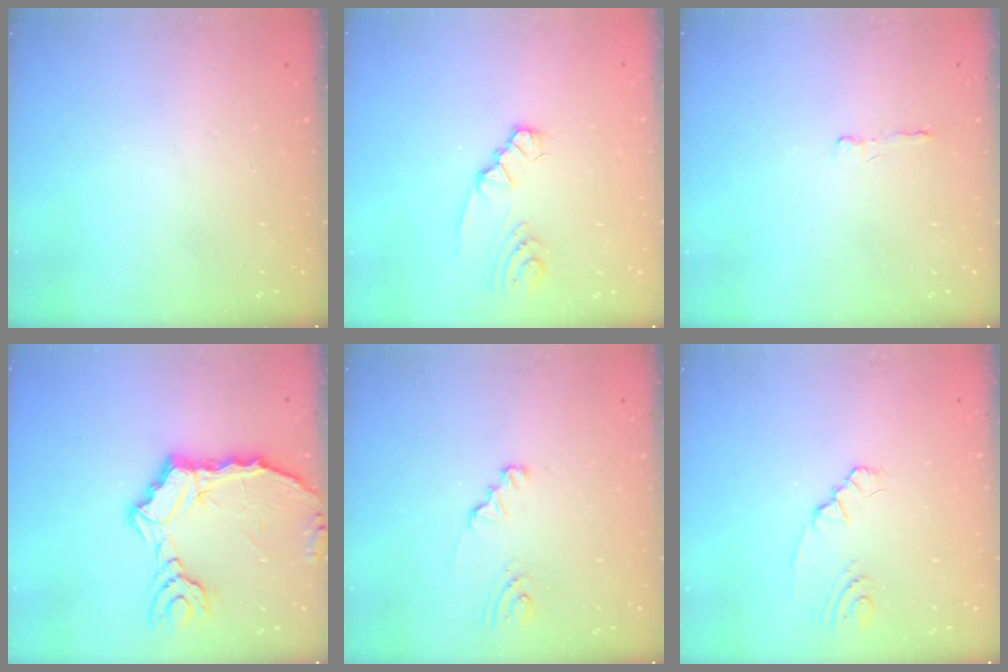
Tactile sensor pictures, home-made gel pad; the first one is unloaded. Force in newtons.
{"total": 3.3, "press": 3.3, "slide": 0.2}
{"total": 2.0, "press": 2.0, "slide": 0.5}
{"total": 12.7, "press": 12.6, "slide": 1.8}
{"total": 1.7, "press": 1.7, "slide": 0.1}
{"total": 1.7, "press": 1.7, "slide": 0.3}